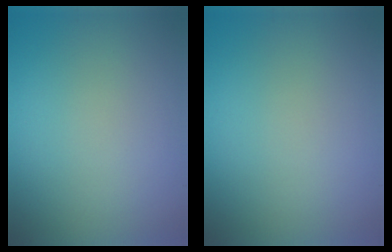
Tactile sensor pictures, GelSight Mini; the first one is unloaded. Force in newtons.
{"total": 0.0}